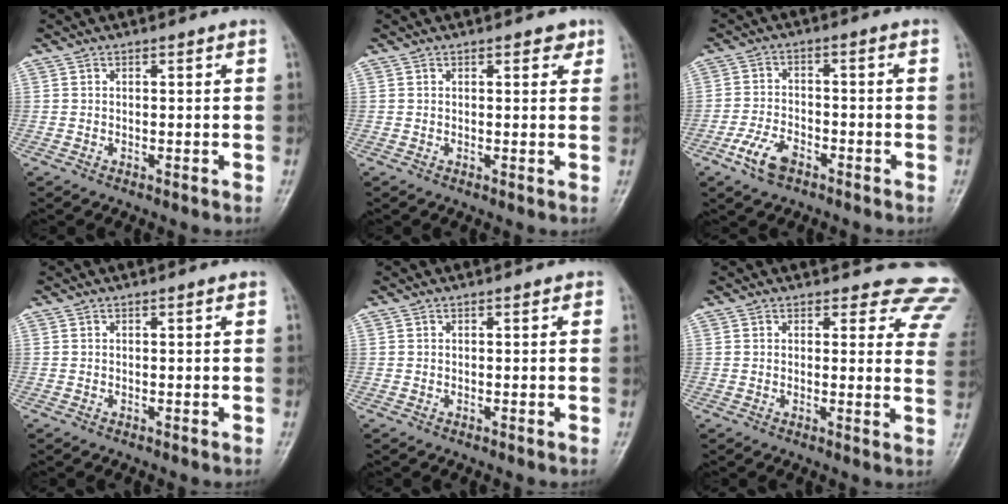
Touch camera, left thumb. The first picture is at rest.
{"total": 1.9, "force": [1.1, 1.0, 1.1], "torque": [-0.001, -0.003, 0.011]}
{"total": 6.1, "force": [-3.6, 3.2, 3.7], "torque": [-0.073, 0.017, -0.069]}
{"total": 0.0}
{"total": 0.0}
{"total": 11.0, "force": [10.2, 3.8, 0.8], "torque": [0.049, -0.079, 0.073]}